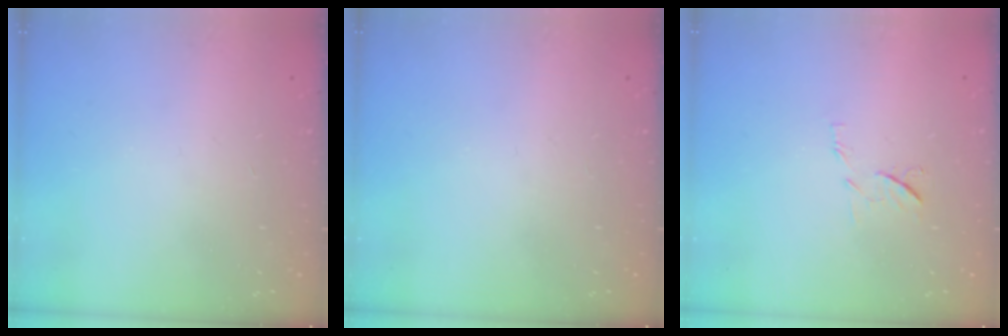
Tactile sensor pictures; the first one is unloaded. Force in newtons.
{"total": 0.0}
{"total": 6.5, "press": 6.5, "slide": 0.7}